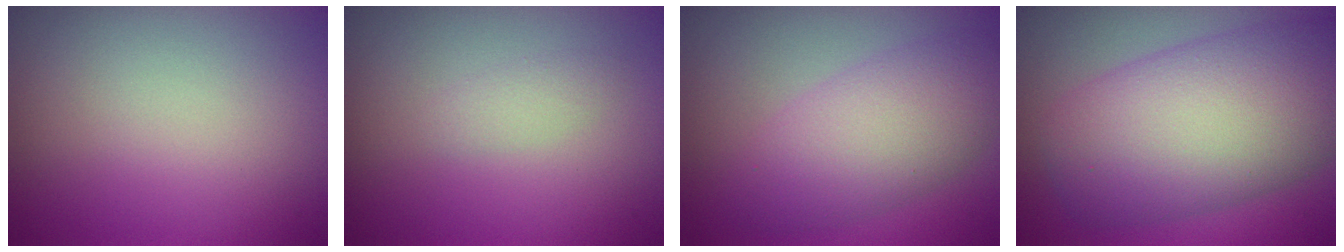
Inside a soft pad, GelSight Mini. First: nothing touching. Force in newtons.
{"total": 1.0, "press": 1.0, "slide": 0.1}
{"total": 5.6, "press": 5.5, "slide": 0.1}
{"total": 11.0, "press": 11.0, "slide": 0.4}